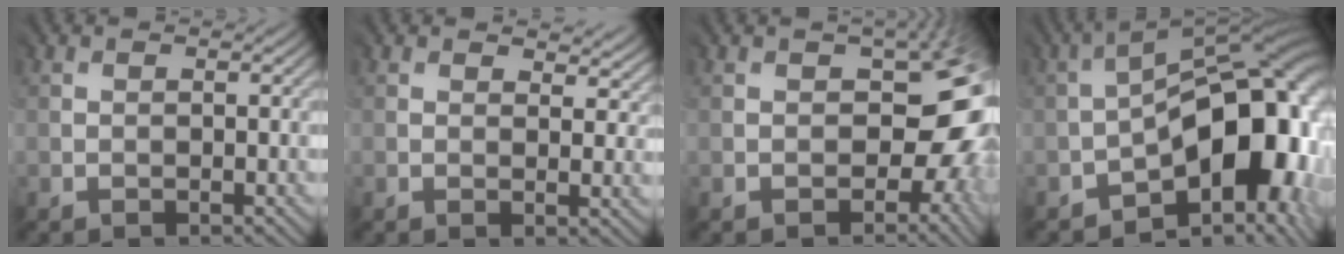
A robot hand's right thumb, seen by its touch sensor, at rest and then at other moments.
{"total": 5.0, "force": [2.1, 2.6, 3.8], "torque": [-0.051, -0.004, 0.034]}
{"total": 9.6, "force": [-2.2, 6.2, 7.0], "torque": [-0.062, -0.015, -0.028]}
{"total": 15.4, "force": [-5.1, 8.0, 12.1], "torque": [-0.150, -0.005, -0.081]}